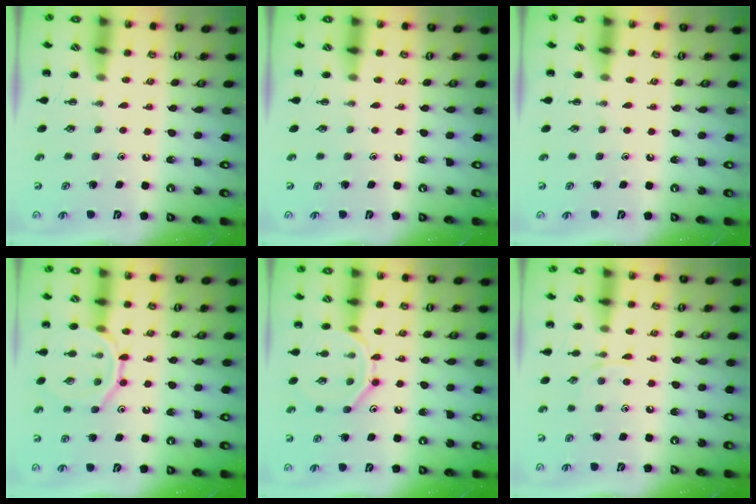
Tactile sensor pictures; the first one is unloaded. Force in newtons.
{"total": 0.0}
{"total": 0.0}
{"total": 11.4, "press": 11.4, "slide": 0.8}
{"total": 11.6, "press": 11.6, "slide": 0.7}
{"total": 4.3, "press": 4.1, "slide": 1.3}